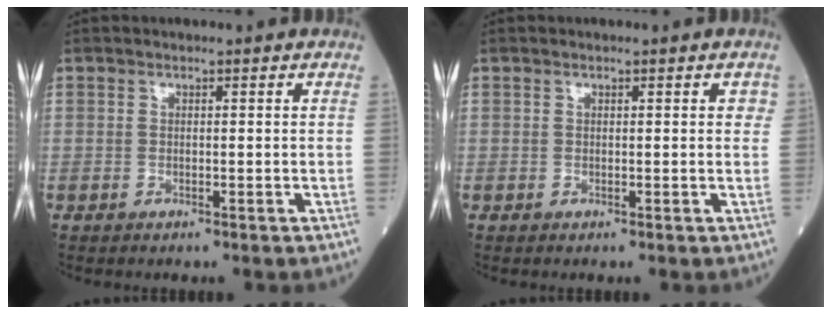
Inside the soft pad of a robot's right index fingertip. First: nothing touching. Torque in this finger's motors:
{"motor_torque": [0.27, -0.10, 0.16, 0.02]}